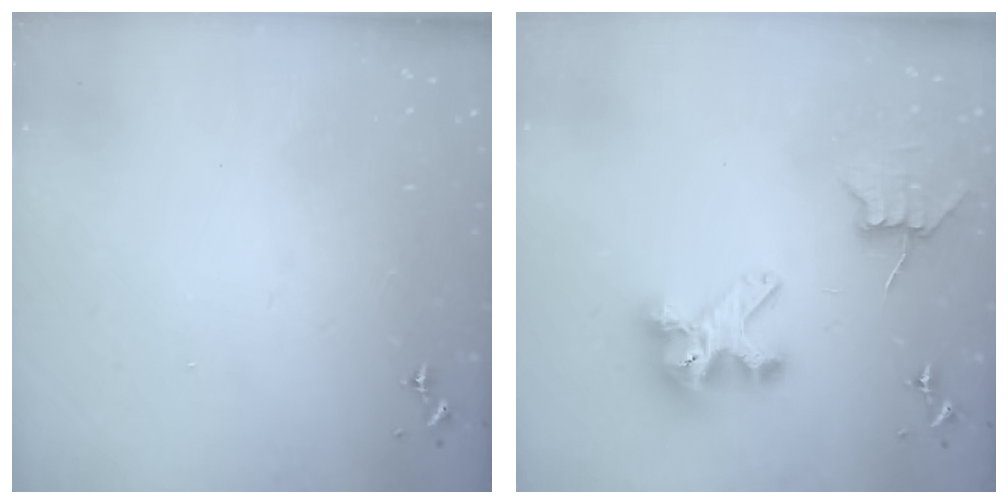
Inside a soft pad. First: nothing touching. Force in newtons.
{"total": 10.5, "press": 10.4, "slide": 1.0}